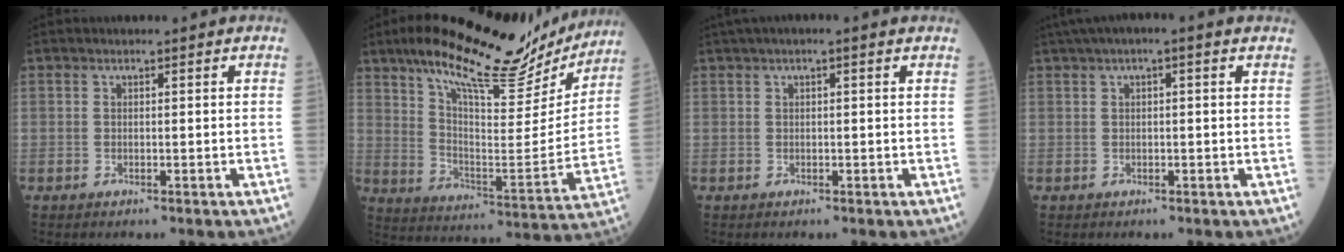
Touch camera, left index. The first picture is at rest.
{"total": 23.7, "force": [18.6, 6.2, 13.4], "torque": [-0.213, 0.000, 0.267]}
{"total": 2.8, "force": [1.5, 0.2, 2.4], "torque": [-0.046, 0.020, 0.020]}
{"total": 4.9, "force": [2.5, 0.7, 4.1], "torque": [-0.074, 0.030, 0.036]}